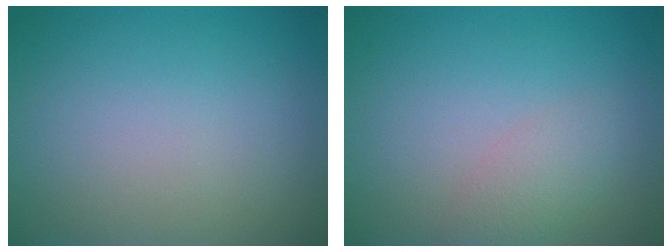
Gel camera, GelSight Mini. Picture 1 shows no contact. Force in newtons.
{"total": 2.0, "press": 2.0, "slide": 0.1}